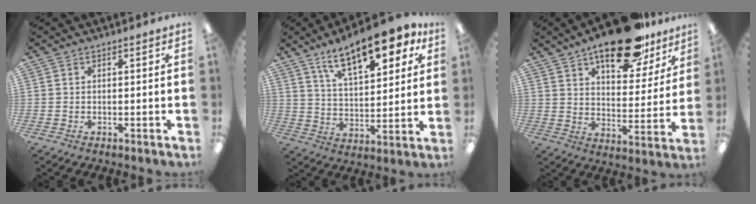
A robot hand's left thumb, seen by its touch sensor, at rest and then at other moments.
{"total": 16.2, "force": [10.7, 6.4, 10.3], "torque": [-0.156, -0.047, 0.180]}
{"total": 20.9, "force": [14.5, 8.8, 12.1], "torque": [-0.167, -0.077, 0.239]}